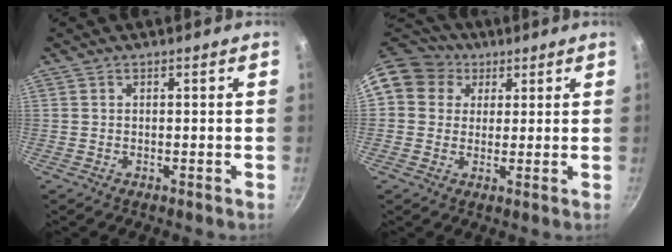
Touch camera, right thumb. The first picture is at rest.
{"total": 12.0, "force": [4.5, 10.0, 4.7], "torque": [-0.076, 0.015, 0.064]}